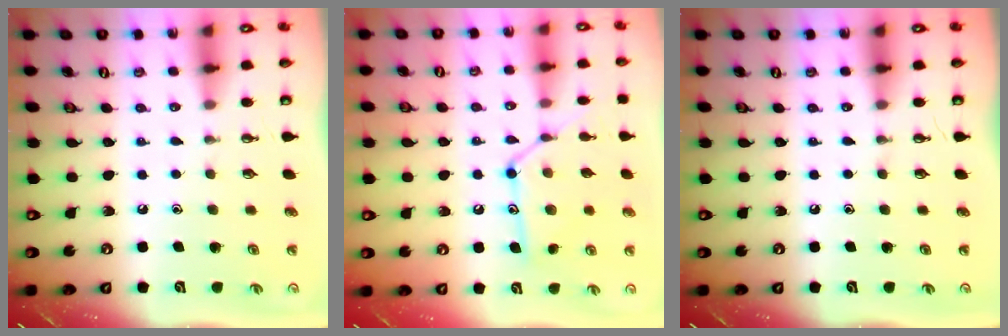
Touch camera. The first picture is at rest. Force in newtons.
{"total": 13.8, "press": 13.8, "slide": 0.7}
{"total": 0.0}